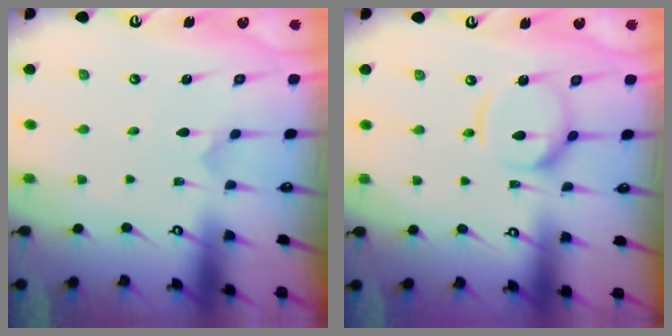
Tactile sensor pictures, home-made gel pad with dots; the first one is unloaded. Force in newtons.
{"total": 10.3, "press": 10.2, "slide": 1.0}